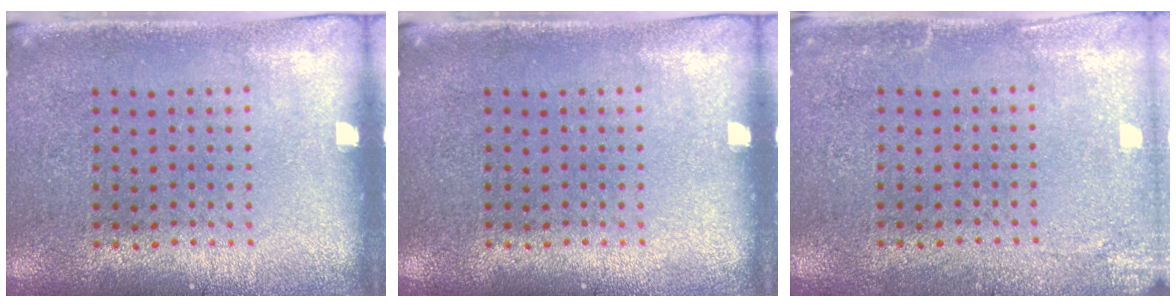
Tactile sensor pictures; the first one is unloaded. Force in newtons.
{"total": 0.0}
{"total": 2.3, "press": 2.3, "slide": 0.3}